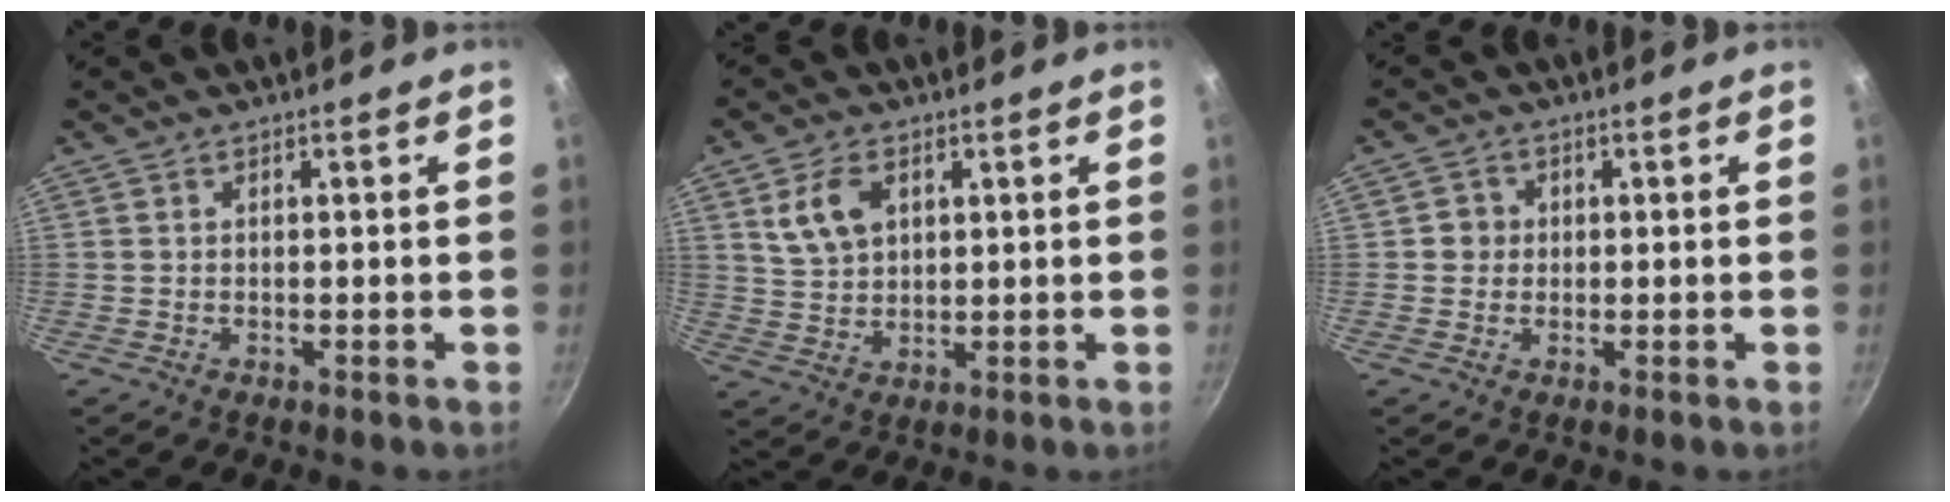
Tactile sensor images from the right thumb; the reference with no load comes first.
{"total": 7.6, "force": [2.9, 5.0, 4.9], "torque": [-0.080, -0.007, 0.059]}
{"total": 2.8, "force": [0.0, 2.7, 0.7], "torque": [0.007, 0.007, -0.005]}